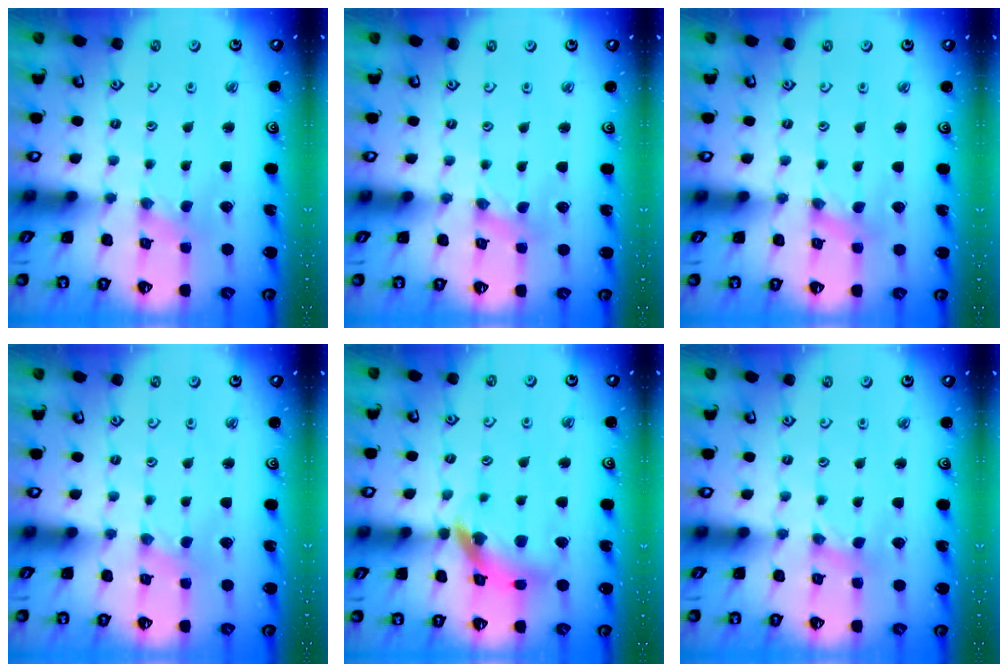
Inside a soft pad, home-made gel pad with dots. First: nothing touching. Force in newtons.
{"total": 0.0}
{"total": 0.0}
{"total": 0.0}
{"total": 13.1, "press": 13.0, "slide": 1.7}
{"total": 0.8, "press": 0.7, "slide": 0.3}